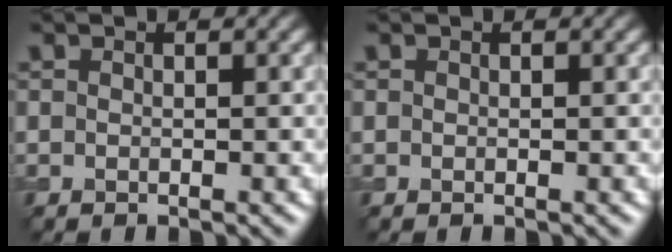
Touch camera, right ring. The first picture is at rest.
{"total": 0.0}